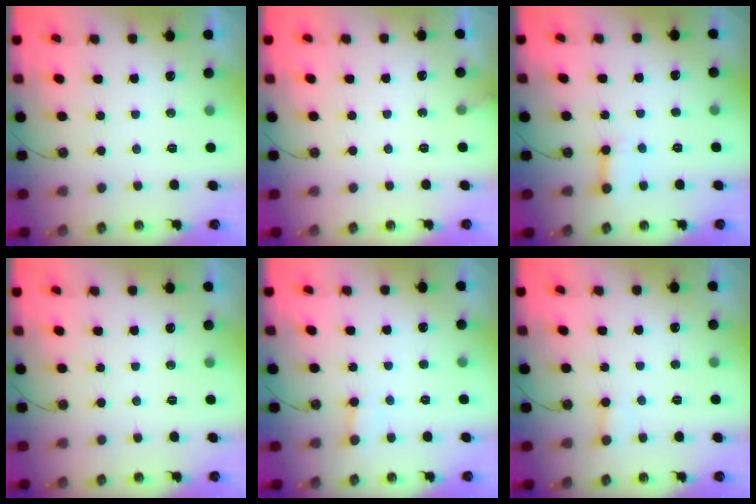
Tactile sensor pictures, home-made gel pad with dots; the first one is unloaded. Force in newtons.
{"total": 2.8, "press": 2.8, "slide": 0.2}
{"total": 5.2, "press": 5.2, "slide": 0.7}
{"total": 0.0}
{"total": 3.2, "press": 3.2, "slide": 0.2}
{"total": 2.8, "press": 2.8, "slide": 0.3}